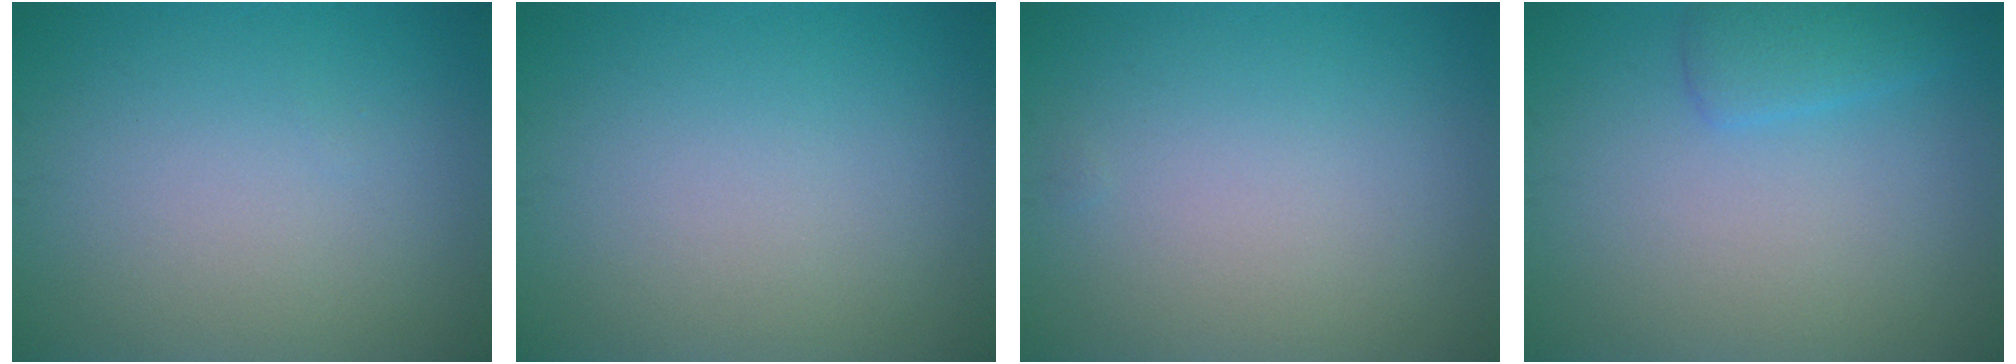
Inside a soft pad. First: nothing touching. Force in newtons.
{"total": 0.0}
{"total": 0.0}
{"total": 2.0, "press": 1.9, "slide": 0.2}